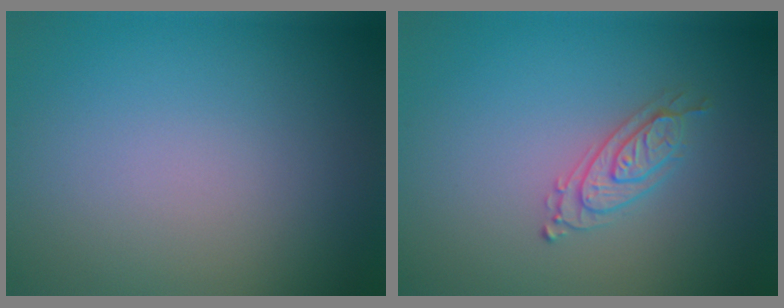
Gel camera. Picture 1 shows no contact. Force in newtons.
{"total": 2.2, "press": 2.0, "slide": 0.8}